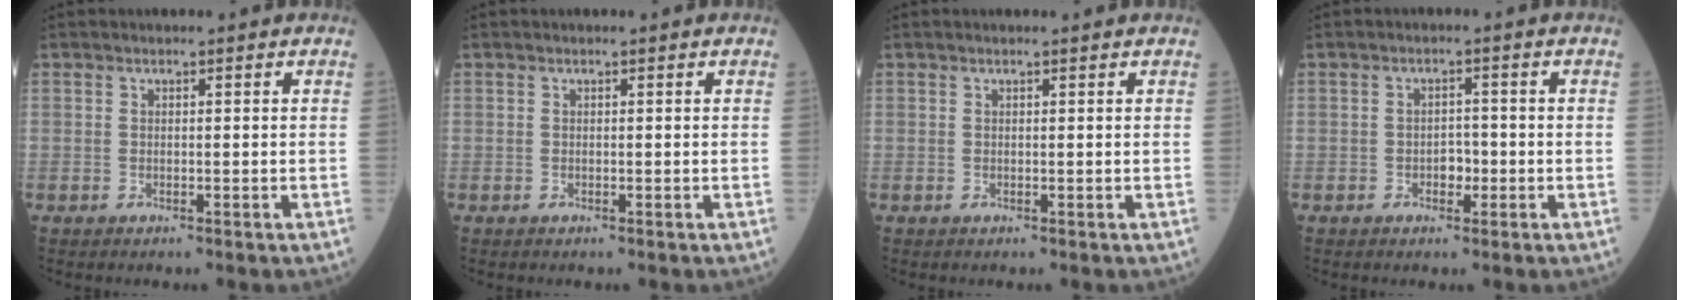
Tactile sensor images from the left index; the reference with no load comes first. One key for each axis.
{"total": 0.0}
{"total": 0.8, "fx": 0.7, "fy": -0.1, "fz": 0.4, "tx": -0.008, "ty": 0.004, "tz": 0.014}
{"total": 2.2, "fx": -0.8, "fy": 1.4, "fz": 1.5, "tx": -0.019, "ty": 0.006, "tz": -0.012}